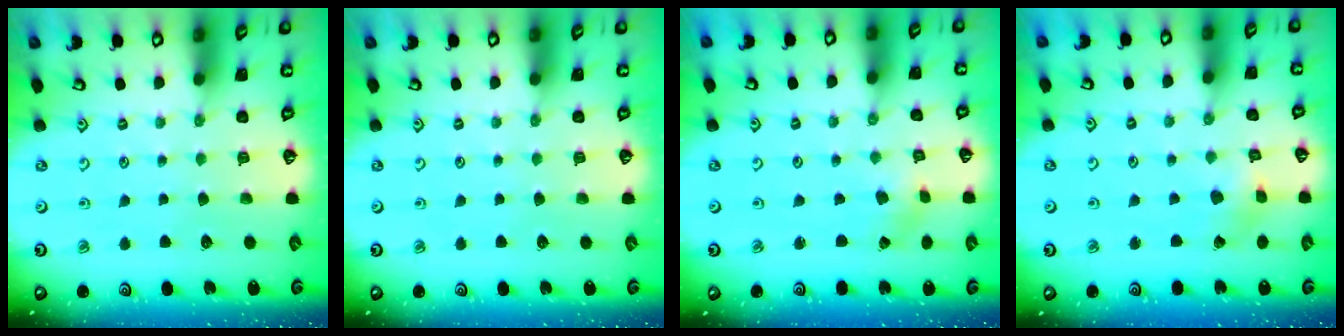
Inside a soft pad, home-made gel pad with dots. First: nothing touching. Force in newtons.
{"total": 0.0}
{"total": 0.8, "press": 0.8, "slide": 0.1}
{"total": 2.4, "press": 2.3, "slide": 0.4}